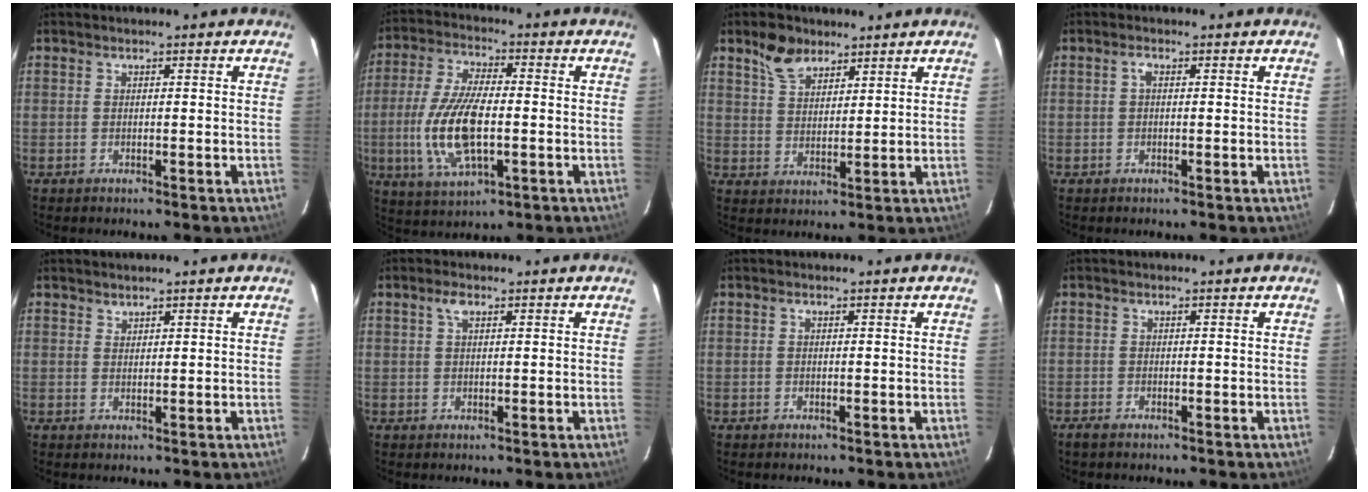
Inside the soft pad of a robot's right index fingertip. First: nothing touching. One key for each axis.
{"total": 14.2, "fx": -2.4, "fy": 5.5, "fz": 12.8, "tx": -0.270, "ty": -0.005, "tz": -0.042}
{"total": 6.3, "fx": 4.4, "fy": 3.5, "fz": 2.7, "tx": -0.048, "ty": 0.011, "tz": 0.084}
{"total": 1.0, "fx": 0.1, "fy": 0.5, "fz": 0.9, "tx": -0.018, "ty": 0.005, "tz": 0.000}
{"total": 9.7, "fx": 8.8, "fy": 3.5, "fz": 2.4, "tx": -0.050, "ty": -0.020, "tz": 0.182}
{"total": 1.9, "fx": 0.9, "fy": 0.8, "fz": 1.4, "tx": -0.028, "ty": 0.006, "tz": 0.017}
{"total": 0.0}
{"total": 1.4, "fx": -1.2, "fy": 0.5, "fz": 0.5, "tx": -0.013, "ty": -0.006, "tz": -0.025}